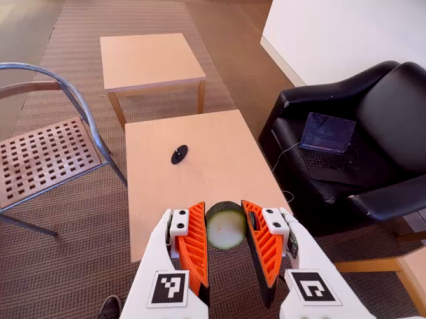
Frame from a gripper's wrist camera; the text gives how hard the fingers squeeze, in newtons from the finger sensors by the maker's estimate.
{"total": 12.4, "left": 12.9, "right": 11.9}